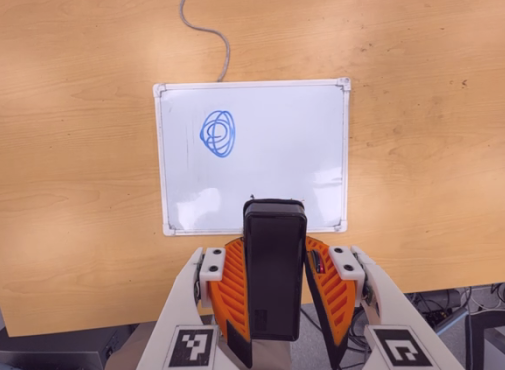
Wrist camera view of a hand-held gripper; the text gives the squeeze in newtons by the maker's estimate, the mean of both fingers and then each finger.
{"total": 6.6, "left": 4.9, "right": 8.3}